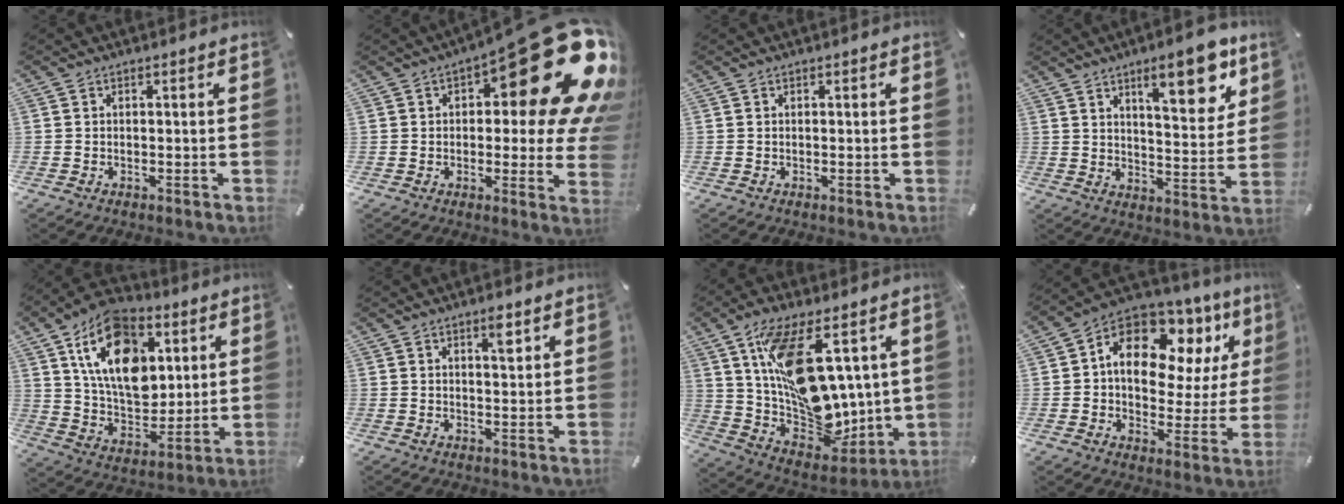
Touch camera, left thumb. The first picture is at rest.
{"total": 28.8, "force": [11.5, 10.8, 24.1], "torque": [-0.285, -0.086, 0.198]}
{"total": 0.0}
{"total": 12.7, "force": [7.5, 4.5, 9.1], "torque": [-0.111, -0.043, 0.120]}
{"total": 19.8, "force": [7.2, 13.3, 12.7], "torque": [-0.217, -0.020, 0.130]}
{"total": 3.5, "force": [2.0, 0.9, 2.7], "torque": [-0.042, -0.003, 0.030]}
{"total": 20.6, "force": [7.4, 11.6, 15.3], "torque": [-0.262, -0.055, 0.136]}
{"total": 14.6, "force": [6.7, 9.7, 8.7], "torque": [-0.144, -0.042, 0.119]}